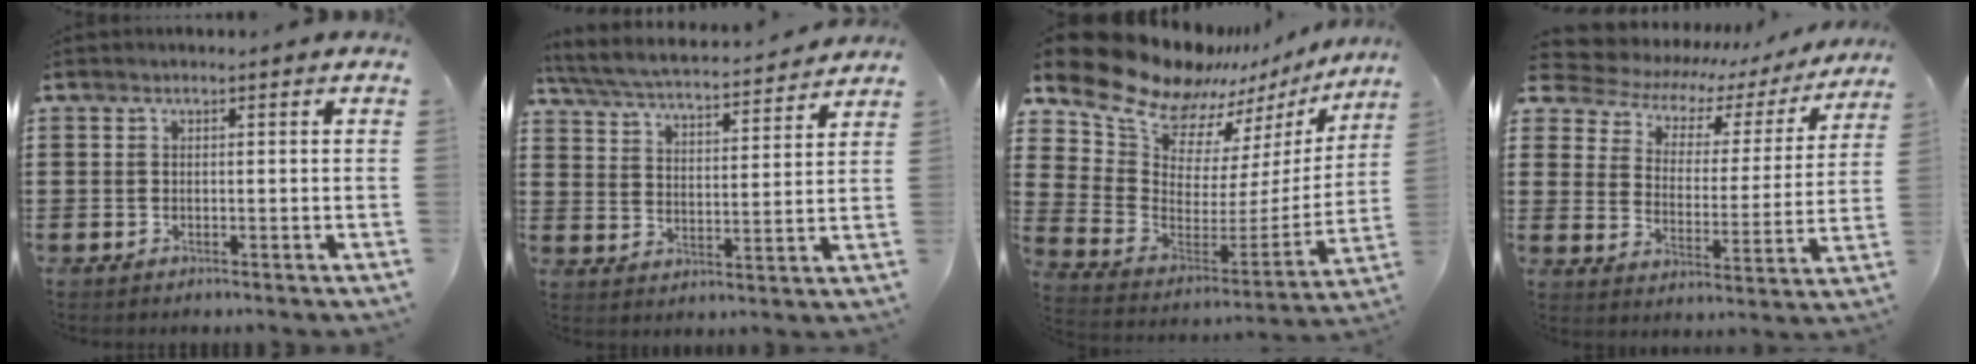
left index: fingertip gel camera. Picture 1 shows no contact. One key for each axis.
{"total": 4.8, "fx": 4.6, "fy": 0.1, "fz": 1.5, "tx": -0.052, "ty": -0.030, "tz": 0.071}
{"total": 13.8, "fx": 12.0, "fy": 5.3, "fz": 4.6, "tx": -0.144, "ty": -0.079, "tz": 0.215}
{"total": 4.6, "fx": 3.1, "fy": 2.8, "fz": 1.8, "tx": -0.056, "ty": -0.023, "tz": 0.048}